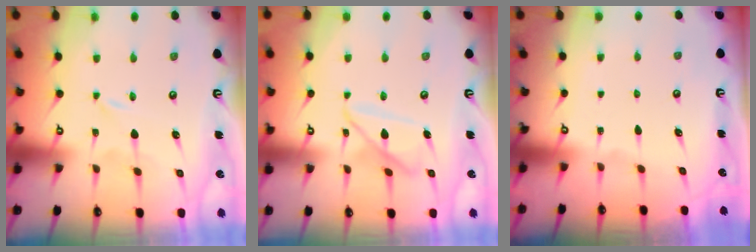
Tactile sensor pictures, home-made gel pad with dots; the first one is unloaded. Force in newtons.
{"total": 12.4, "press": 12.3, "slide": 1.2}
{"total": 0.0}